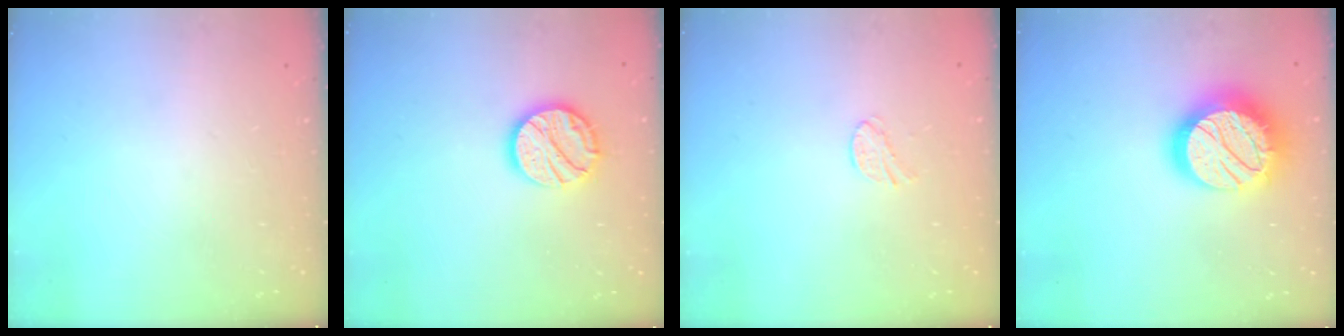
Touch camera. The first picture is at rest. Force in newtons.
{"total": 12.6, "press": 12.6, "slide": 0.7}
{"total": 5.4, "press": 5.4, "slide": 0.5}
{"total": 20.9, "press": 20.8, "slide": 1.4}